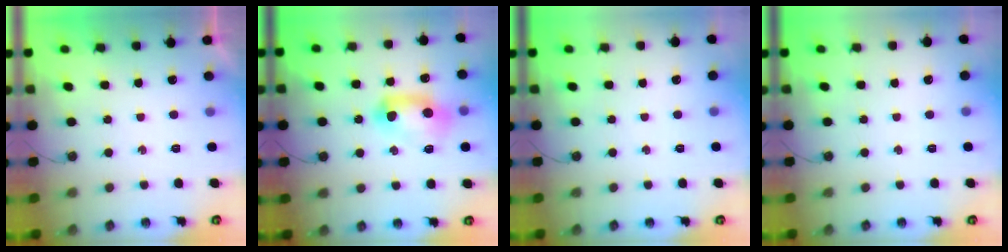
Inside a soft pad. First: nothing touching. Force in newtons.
{"total": 18.0, "press": 13.2, "slide": 12.2}
{"total": 0.0}
{"total": 0.0}